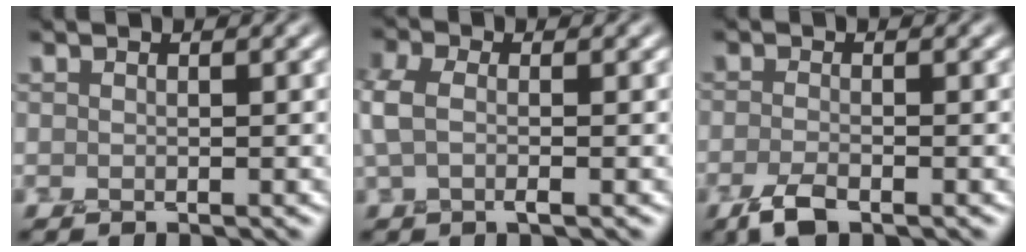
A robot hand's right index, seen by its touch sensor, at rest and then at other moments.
{"total": 2.1, "force": [0.2, 0.9, 1.8], "torque": [-0.049, 0.011, -0.003]}
{"total": 2.0, "force": [-1.5, 0.6, 1.3], "torque": [-0.030, -0.002, -0.034]}